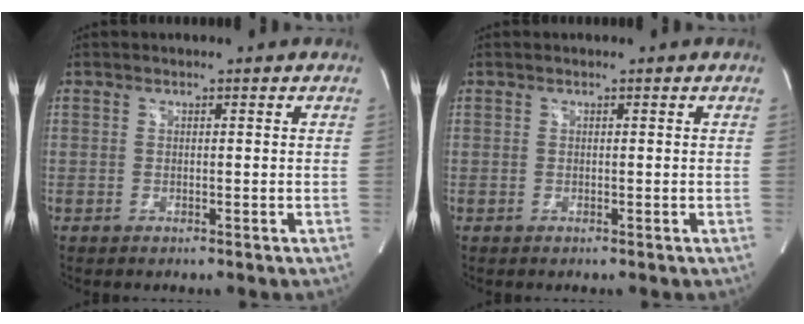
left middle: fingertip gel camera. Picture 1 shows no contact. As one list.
[{"total": 0.0}]